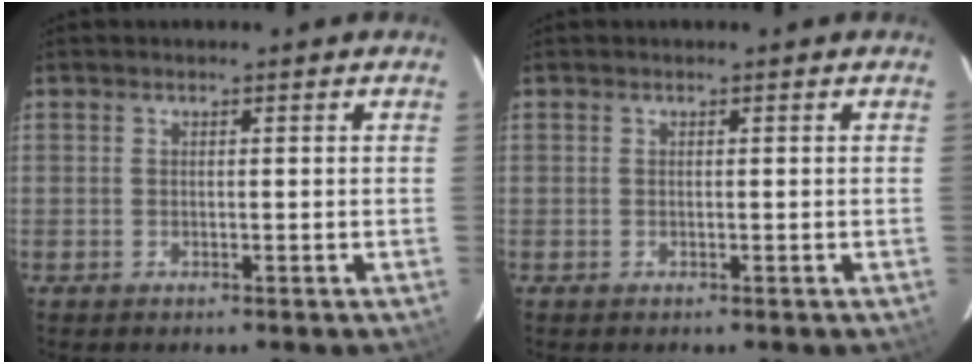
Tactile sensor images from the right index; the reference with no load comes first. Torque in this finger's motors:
{"motor_torque": [0.00, 0.00, 0.00, 0.00]}